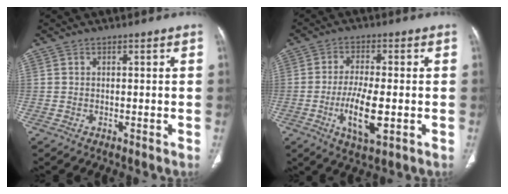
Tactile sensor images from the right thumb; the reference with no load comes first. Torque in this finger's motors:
{"motor_torque": [0.04, 0.66, 0.17, 0.13, 0.04]}